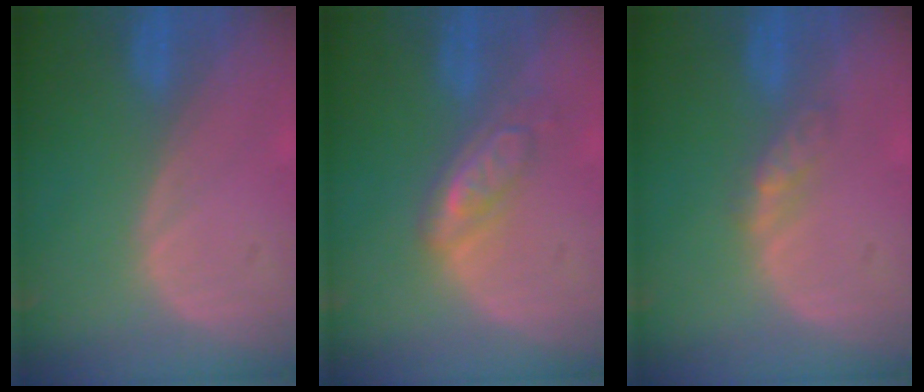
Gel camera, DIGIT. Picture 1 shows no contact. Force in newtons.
{"total": 5.4, "press": 4.7, "slide": 2.8}
{"total": 2.8, "press": 2.5, "slide": 1.2}